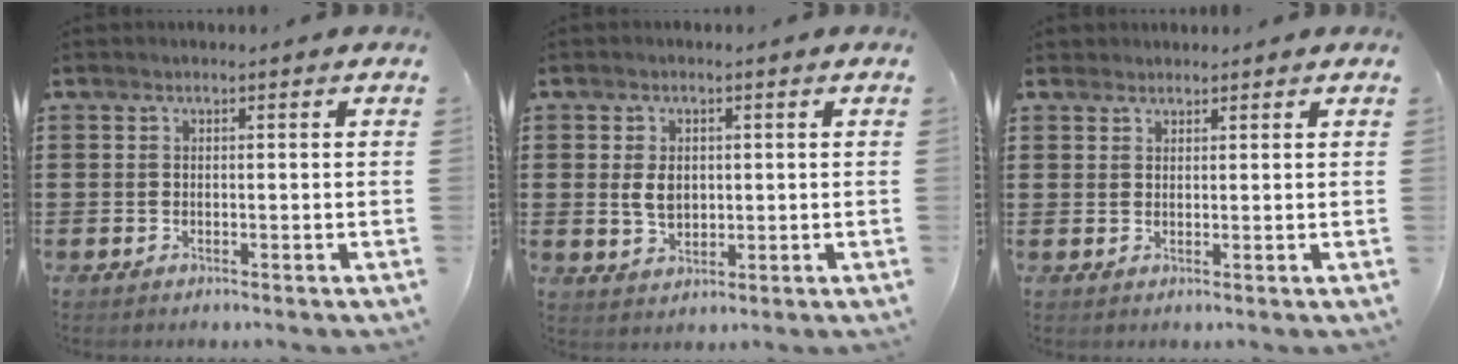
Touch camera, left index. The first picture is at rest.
{"total": 3.9, "force": [0.5, 2.5, 2.9], "torque": [-0.068, 0.005, 0.008]}
{"total": 1.6, "force": [1.5, 0.6, 0.0], "torque": [-0.004, 0.004, 0.031]}